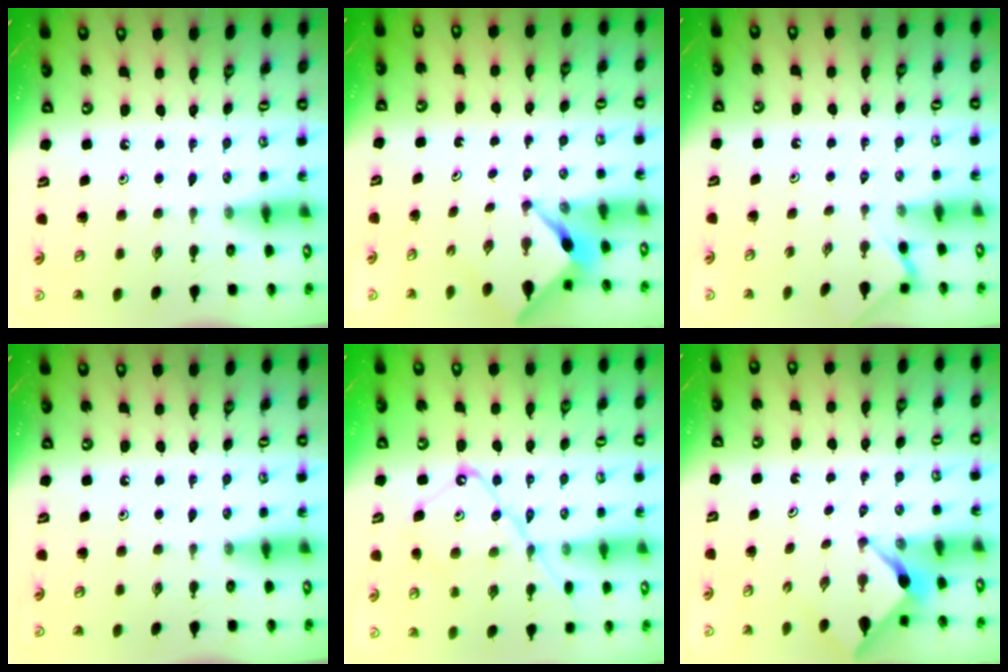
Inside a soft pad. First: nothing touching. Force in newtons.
{"total": 2.8, "press": 2.8, "slide": 0.3}
{"total": 2.4, "press": 2.4, "slide": 0.4}
{"total": 0.0}
{"total": 14.6, "press": 14.5, "slide": 1.2}
{"total": 2.6, "press": 2.5, "slide": 0.4}